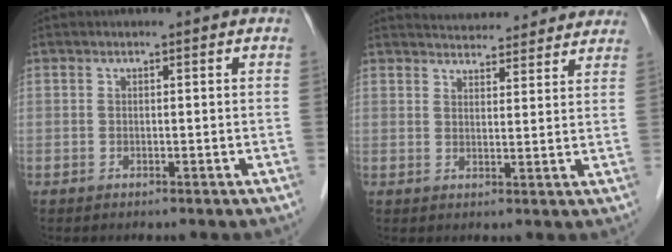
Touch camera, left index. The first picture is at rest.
{"total": 12.8, "force": [12.1, 2.6, 3.1], "torque": [-0.028, 0.018, 0.146]}